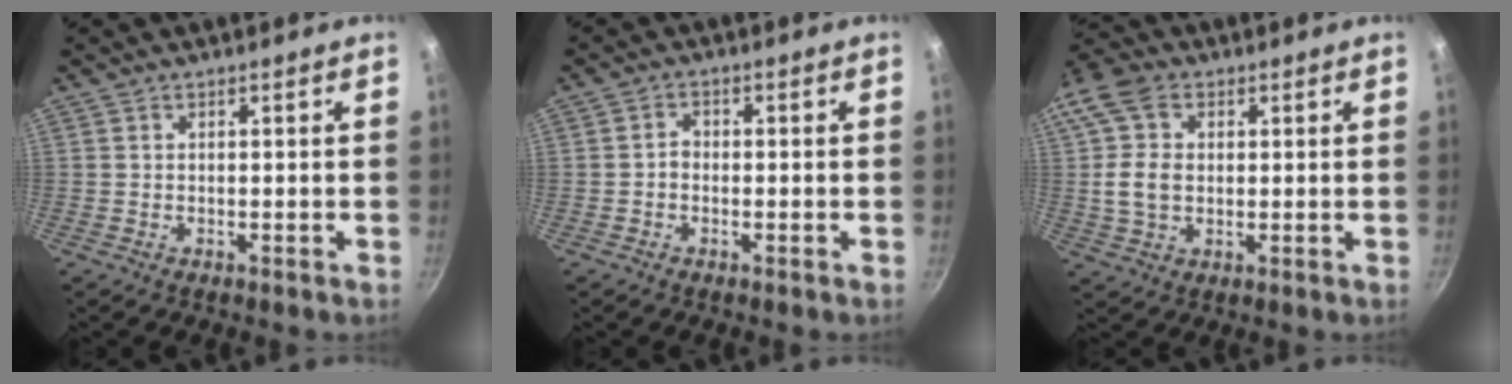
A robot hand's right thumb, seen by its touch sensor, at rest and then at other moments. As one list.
[{"total": 1.8, "force": [-0.5, 1.4, 1.0], "torque": [-0.013, 0.012, -0.012]}, {"total": 12.1, "force": [1.8, 9.1, 7.8], "torque": [-0.147, 0.014, 0.025]}]